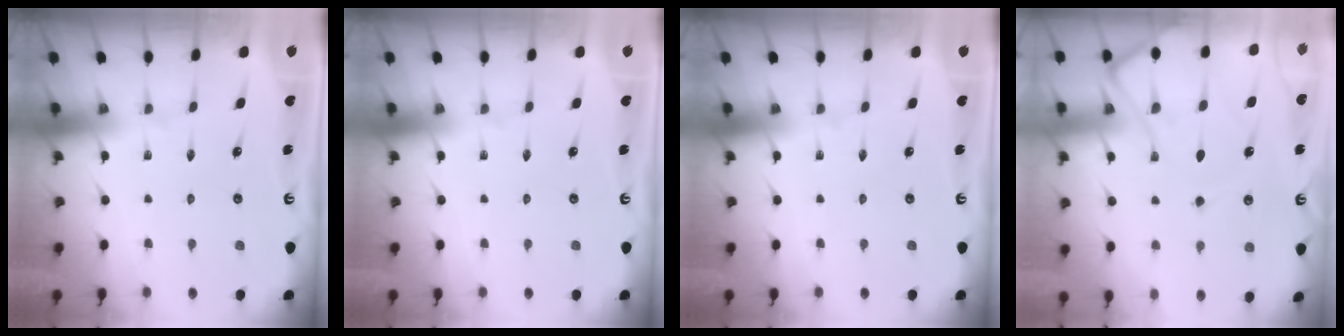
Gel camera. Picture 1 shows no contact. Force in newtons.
{"total": 0.0}
{"total": 0.0}
{"total": 12.1, "press": 12.0, "slide": 1.3}